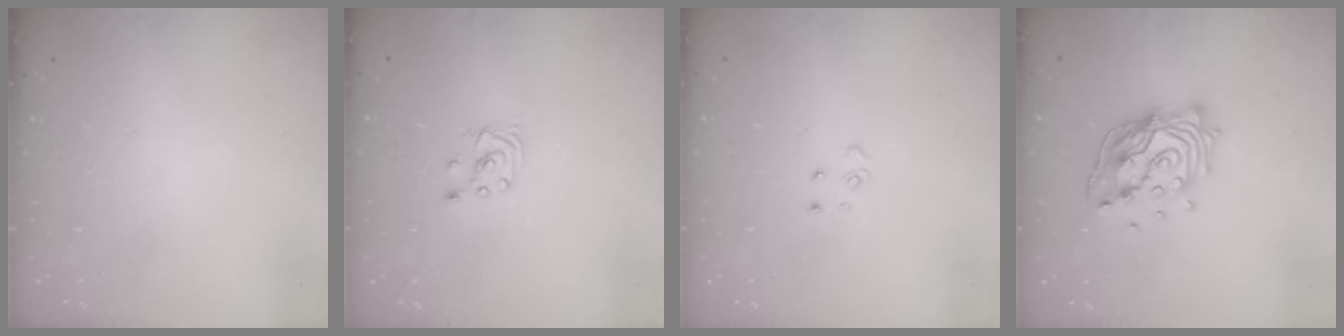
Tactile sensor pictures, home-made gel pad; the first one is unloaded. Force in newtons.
{"total": 1.7, "press": 1.6, "slide": 0.1}
{"total": 2.6, "press": 2.6, "slide": 0.3}
{"total": 16.5, "press": 16.1, "slide": 3.6}